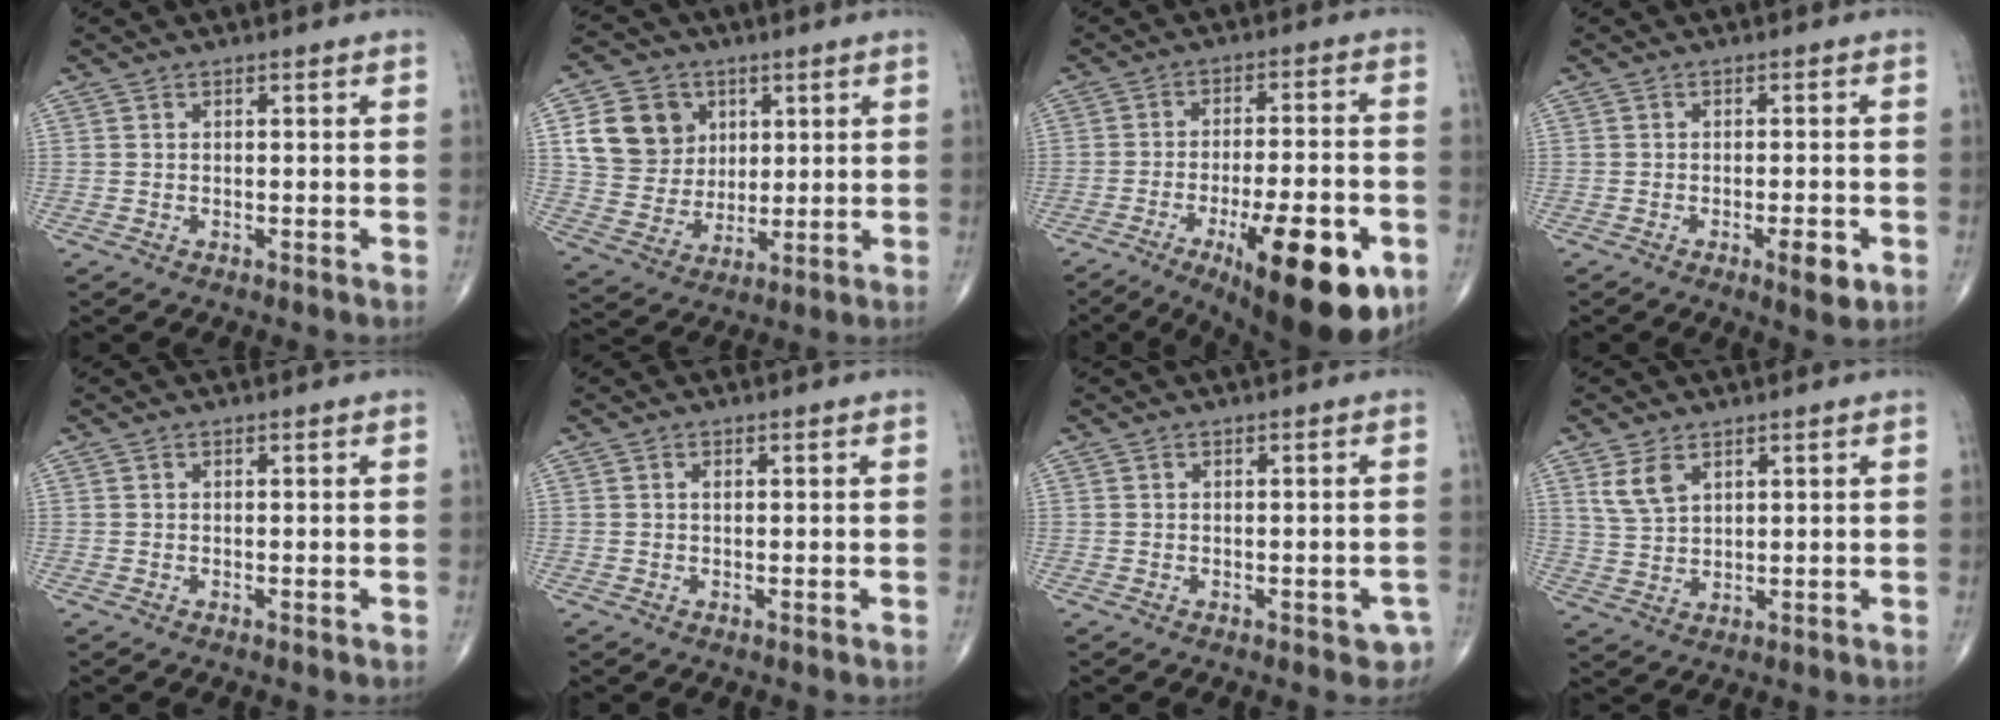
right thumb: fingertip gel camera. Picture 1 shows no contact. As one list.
[{"total": 12.9, "force": [4.1, 11.0, 5.2], "torque": [-0.069, -0.006, 0.081]}, {"total": 22.0, "force": [-9.4, 7.0, 18.7], "torque": [-0.225, 0.024, -0.125]}, {"total": 4.6, "force": [-1.9, 1.3, 4.0], "torque": [-0.055, 0.000, -0.023]}, {"total": 0.0}, {"total": 0.7, "force": [0.2, 0.3, 0.6], "torque": [-0.012, -0.001, 0.004]}, {"total": 3.2, "force": [-1.3, 1.6, 2.5], "torque": [-0.010, 0.009, -0.009]}, {"total": 5.0, "force": [2.8, 2.8, 3.1], "torque": [-0.056, -0.010, 0.064]}]